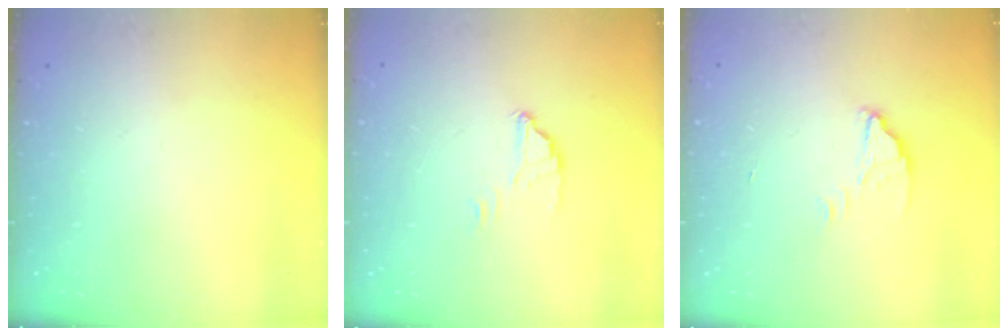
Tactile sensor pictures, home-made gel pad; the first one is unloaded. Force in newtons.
{"total": 2.7, "press": 2.7, "slide": 0.1}
{"total": 2.7, "press": 2.7, "slide": 0.1}